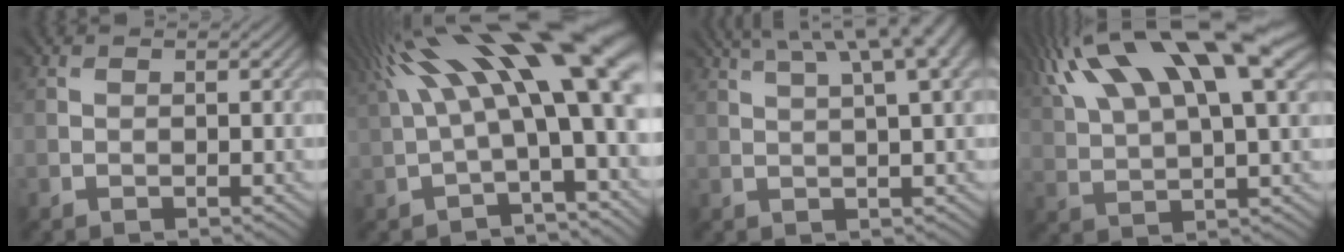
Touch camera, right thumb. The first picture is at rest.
{"total": 18.2, "force": [5.3, 5.4, 16.5], "torque": [-0.283, 0.027, 0.105]}
{"total": 12.0, "force": [6.6, 3.2, 9.5], "torque": [-0.135, 0.039, 0.088]}
{"total": 17.9, "force": [10.1, 5.6, 13.7], "torque": [-0.296, 0.042, 0.180]}